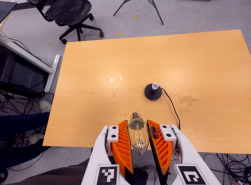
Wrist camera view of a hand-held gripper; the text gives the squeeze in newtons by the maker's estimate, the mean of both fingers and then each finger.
{"total": 11.6, "left": 11.8, "right": 11.4}